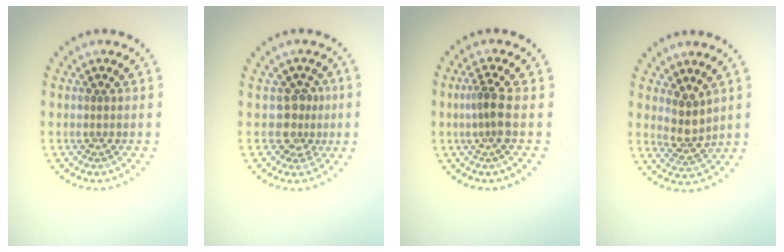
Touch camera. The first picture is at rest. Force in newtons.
{"total": 2.5, "press": 1.9, "slide": 1.6}
{"total": 2.3, "press": 1.8, "slide": 1.4}
{"total": 2.5, "press": 2.1, "slide": 1.3}